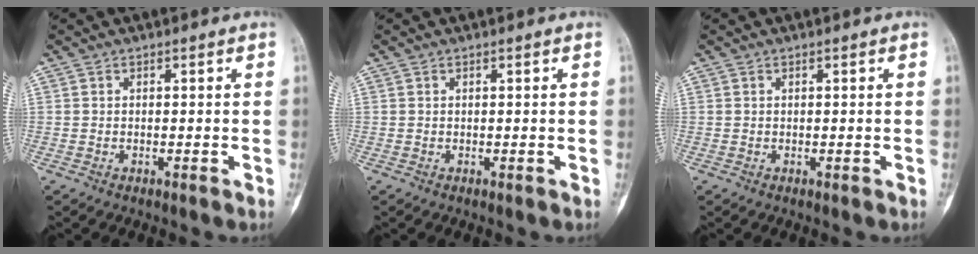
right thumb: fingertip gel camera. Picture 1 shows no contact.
{"total": 0.0}
{"total": 0.0}